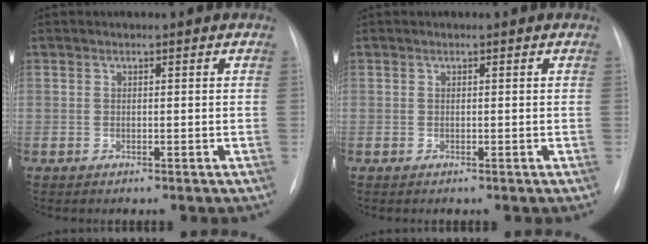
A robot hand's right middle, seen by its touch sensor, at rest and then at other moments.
{"total": 0.0}